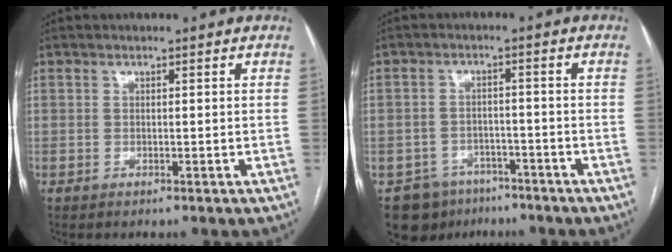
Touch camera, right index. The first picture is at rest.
{"total": 7.9, "force": [-5.3, 5.7, 0.9], "torque": [-0.013, 0.014, -0.073]}